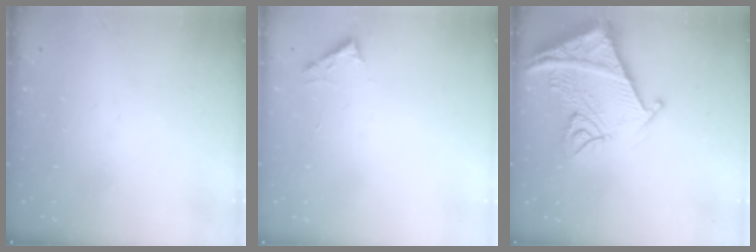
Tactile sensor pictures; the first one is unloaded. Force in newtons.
{"total": 2.7, "press": 2.7, "slide": 0.3}
{"total": 19.6, "press": 19.5, "slide": 2.1}